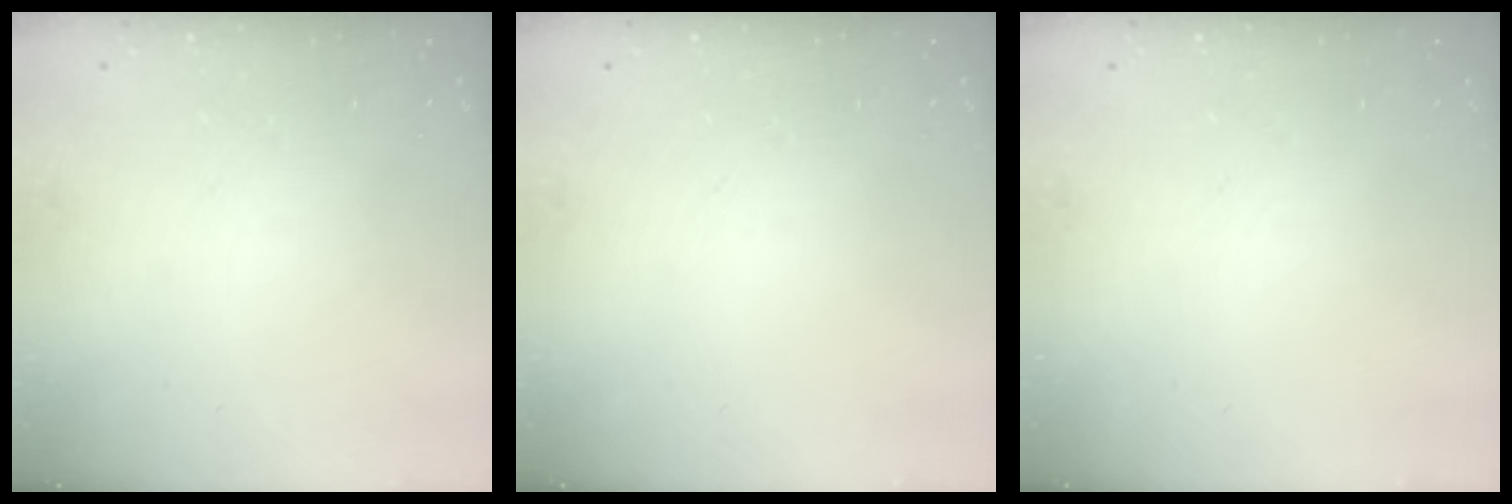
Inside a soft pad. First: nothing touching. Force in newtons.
{"total": 0.0}
{"total": 0.0}